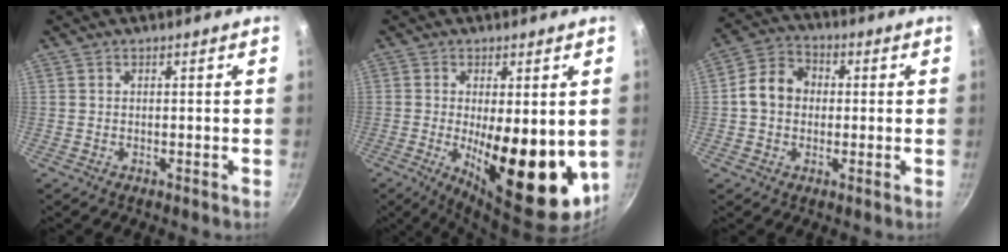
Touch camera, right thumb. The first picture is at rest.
{"total": 17.4, "force": [-1.9, 6.5, 16.0], "torque": [-0.208, -0.022, -0.015]}
{"total": 8.8, "force": [0.2, 7.2, 5.0], "torque": [-0.062, 0.020, -0.015]}